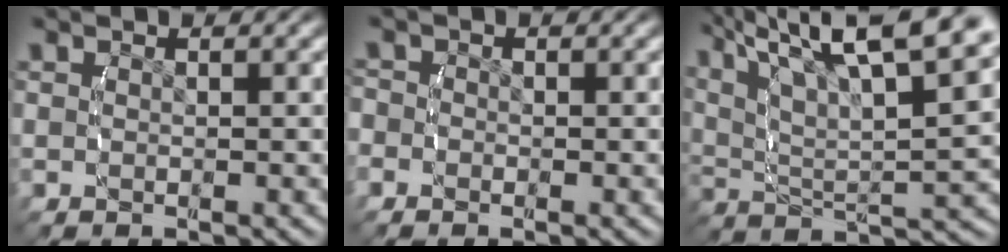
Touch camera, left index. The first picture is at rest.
{"total": 2.9, "force": [-0.6, 2.7, 0.9], "torque": [-0.028, 0.002, -0.024]}
{"total": 10.8, "force": [5.3, 4.9, 8.0], "torque": [-0.139, 0.000, 0.079]}